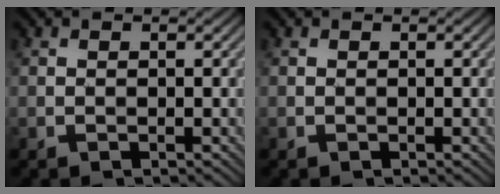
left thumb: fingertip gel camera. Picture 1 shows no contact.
{"total": 0.0}